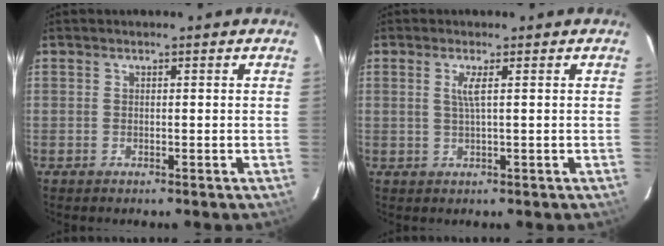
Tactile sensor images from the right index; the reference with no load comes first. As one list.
[{"total": 2.2, "force": [0.7, -0.4, 2.0], "torque": [-0.040, -0.002, 0.014]}]